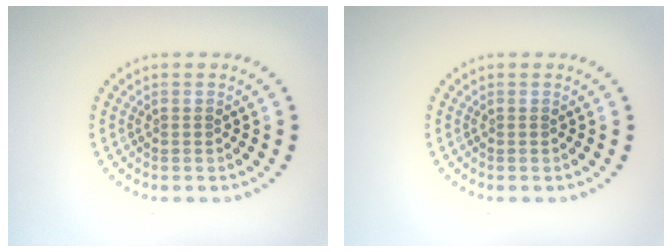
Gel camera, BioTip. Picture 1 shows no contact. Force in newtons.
{"total": 0.0}